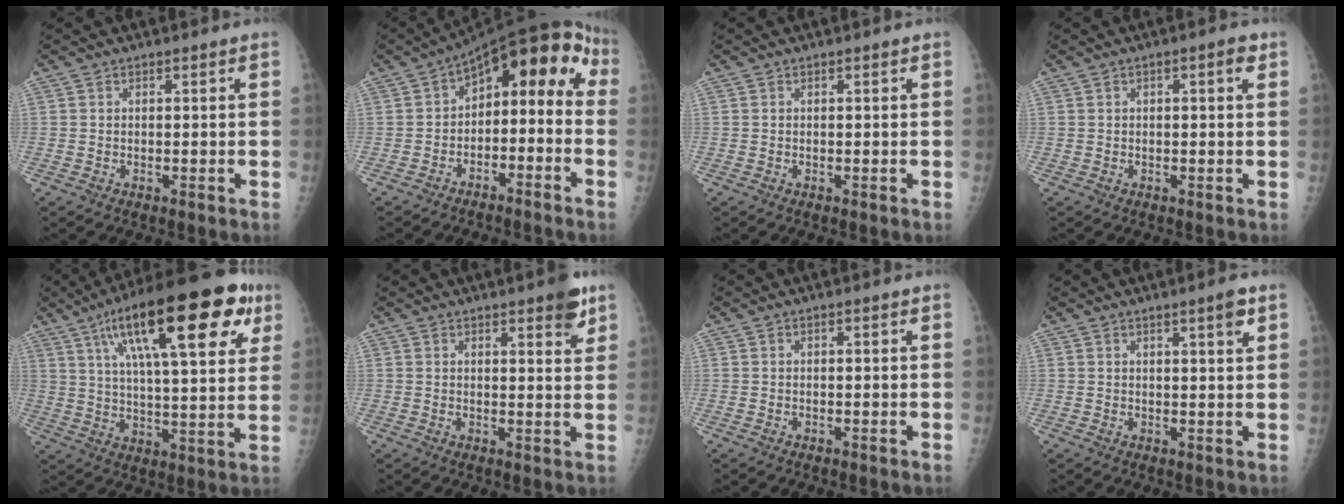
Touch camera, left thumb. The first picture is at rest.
{"total": 13.5, "force": [-2.8, 8.1, 10.4], "torque": [-0.113, 0.083, -0.047]}
{"total": 0.0}
{"total": 2.3, "force": [0.8, 0.7, 2.0], "torque": [-0.028, 0.004, 0.008]}
{"total": 26.6, "force": [12.4, 8.3, 22.1], "torque": [-0.323, -0.001, 0.190]}
{"total": 5.1, "force": [3.2, 1.4, 3.8], "torque": [-0.037, -0.016, 0.037]}
{"total": 0.0}
{"total": 3.2, "force": [1.9, 0.2, 2.6], "torque": [-0.036, -0.011, 0.028]}